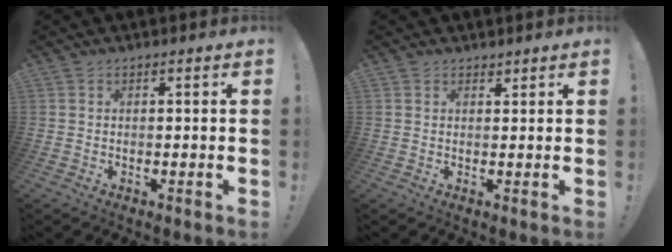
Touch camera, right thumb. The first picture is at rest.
{"total": 1.5, "force": [1.2, 0.8, 0.3], "torque": [0.003, -0.008, 0.021]}